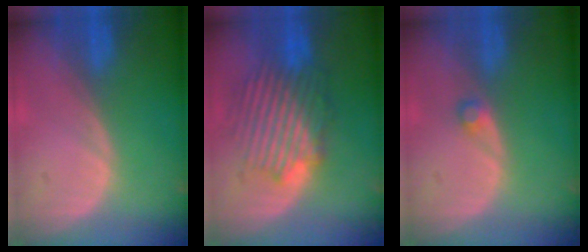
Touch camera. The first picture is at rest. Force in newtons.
{"total": 8.7, "press": 8.6, "slide": 1.6}
{"total": 1.3, "press": 1.2, "slide": 0.3}